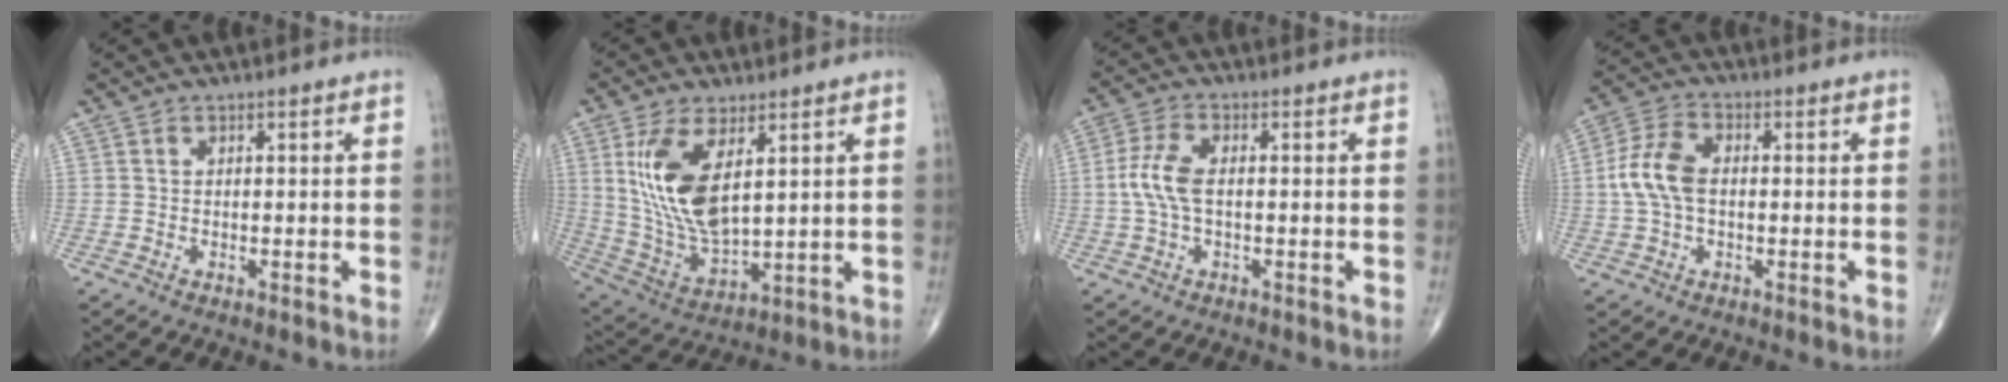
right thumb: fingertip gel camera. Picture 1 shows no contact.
{"total": 14.8, "force": [4.5, 6.7, 12.4], "torque": [-0.247, -0.023, 0.104]}
{"total": 6.1, "force": [-0.1, 2.8, 5.5], "torque": [-0.136, 0.014, -0.008]}
{"total": 8.4, "force": [0.0, 5.1, 6.6], "torque": [-0.142, 0.020, -0.006]}